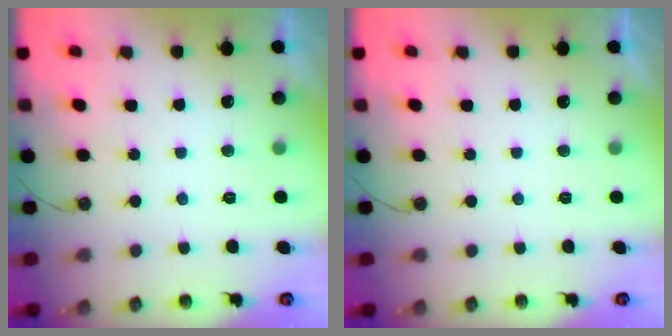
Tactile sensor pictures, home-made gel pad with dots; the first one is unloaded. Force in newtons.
{"total": 0.0}